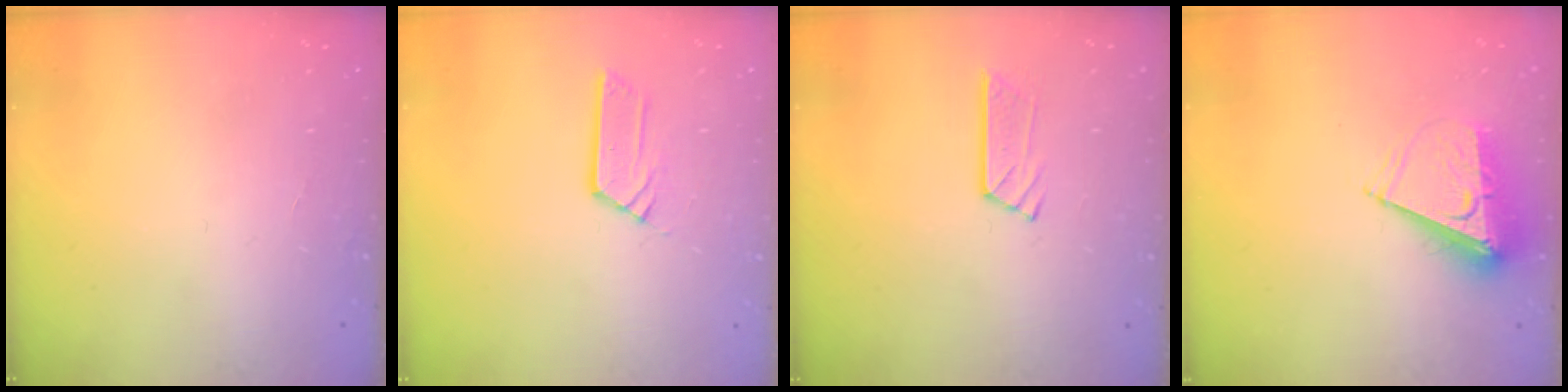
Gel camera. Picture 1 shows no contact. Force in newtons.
{"total": 4.7, "press": 4.7, "slide": 0.2}
{"total": 4.8, "press": 4.8, "slide": 0.1}
{"total": 8.5, "press": 8.5, "slide": 0.6}